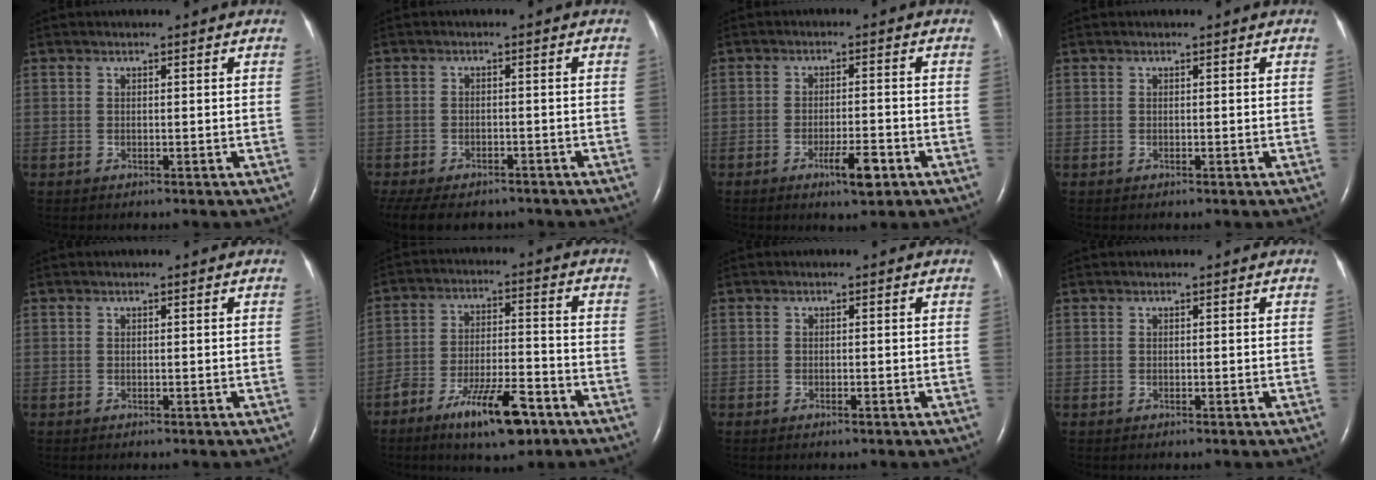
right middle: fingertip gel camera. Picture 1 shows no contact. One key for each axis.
{"total": 13.8, "fx": -10.6, "fy": 6.6, "fz": 6.0, "tx": -0.156, "ty": -0.020, "tz": -0.139}
{"total": 4.8, "fx": -2.6, "fy": 0.8, "fz": 4.0, "tx": -0.070, "ty": -0.003, "tz": -0.041}
{"total": 0.0}
{"total": 0.0}
{"total": 11.3, "fx": -7.2, "fy": 2.8, "fz": 8.3, "tx": -0.143, "ty": -0.002, "tz": -0.119}
{"total": 0.6, "fx": -0.4, "fy": 0.1, "fz": 0.5, "tx": -0.011, "ty": -0.001, "tz": -0.005}
{"total": 0.0}